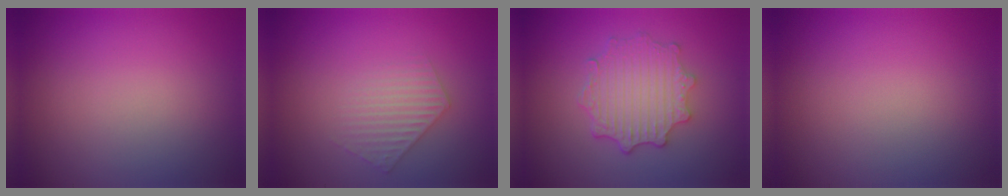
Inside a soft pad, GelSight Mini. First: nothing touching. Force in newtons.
{"total": 2.2, "press": 2.1, "slide": 0.4}
{"total": 4.6, "press": 3.8, "slide": 2.6}
{"total": 0.0}